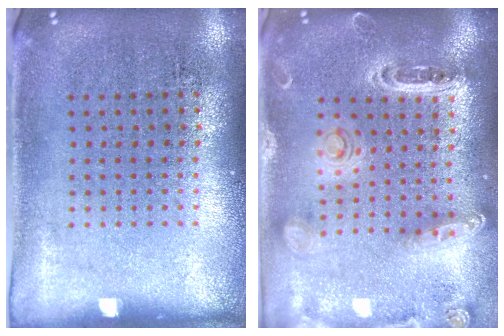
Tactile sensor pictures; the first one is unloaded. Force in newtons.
{"total": 1.3, "press": 1.3, "slide": 0.1}